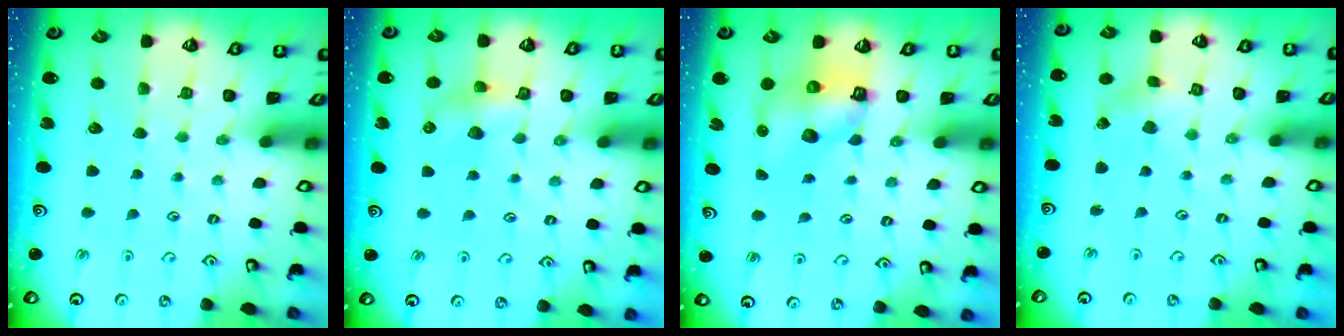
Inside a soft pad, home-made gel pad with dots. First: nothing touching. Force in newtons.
{"total": 5.5, "press": 5.4, "slide": 0.7}
{"total": 9.1, "press": 9.0, "slide": 1.5}
{"total": 2.3, "press": 2.2, "slide": 0.3}